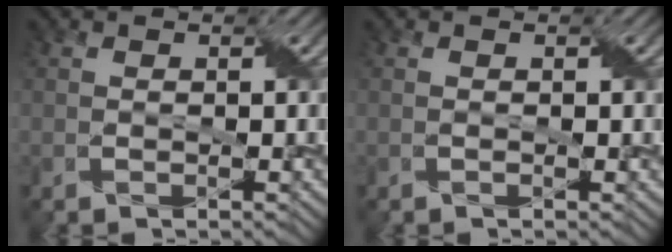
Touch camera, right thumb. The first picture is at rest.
{"total": 0.6, "force": [0.0, -0.5, 0.2], "torque": [0.000, -0.002, 0.004]}